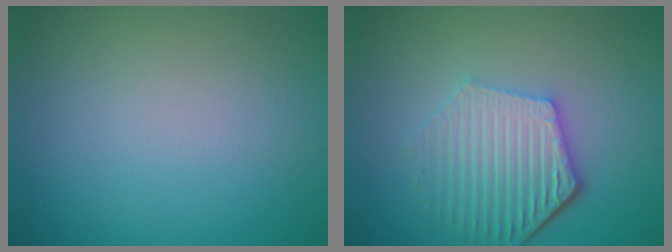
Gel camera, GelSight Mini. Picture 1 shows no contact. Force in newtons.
{"total": 5.6, "press": 4.2, "slide": 3.7}